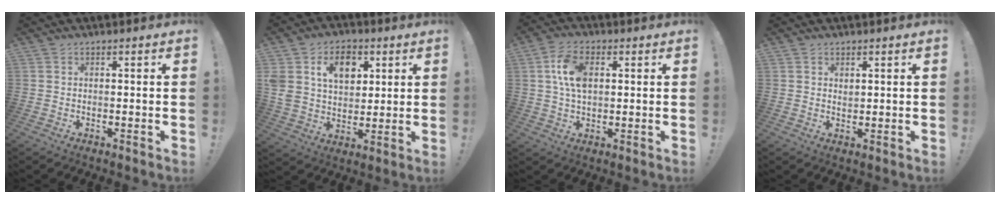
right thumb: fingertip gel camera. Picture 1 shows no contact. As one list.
[{"total": 12.9, "force": [5.5, 9.5, 6.7], "torque": [-0.103, -0.013, 0.105]}, {"total": 10.1, "force": [2.2, 6.5, 7.4], "torque": [-0.142, 0.008, 0.043]}, {"total": 1.4, "force": [1.0, 0.9, 0.3], "torque": [0.002, -0.004, 0.017]}]